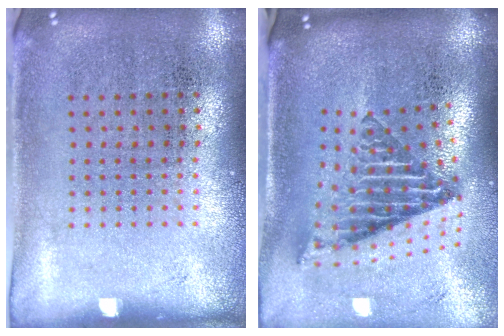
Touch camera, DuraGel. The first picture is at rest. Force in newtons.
{"total": 2.8, "press": 1.7, "slide": 2.2}